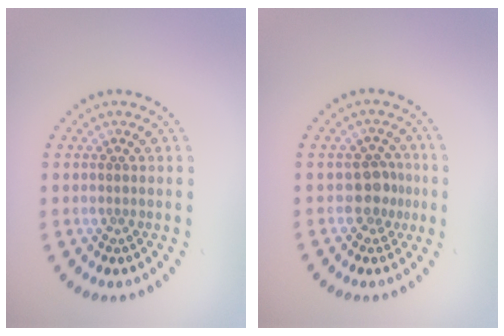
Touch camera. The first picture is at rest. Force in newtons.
{"total": 2.3, "press": 1.9, "slide": 1.4}